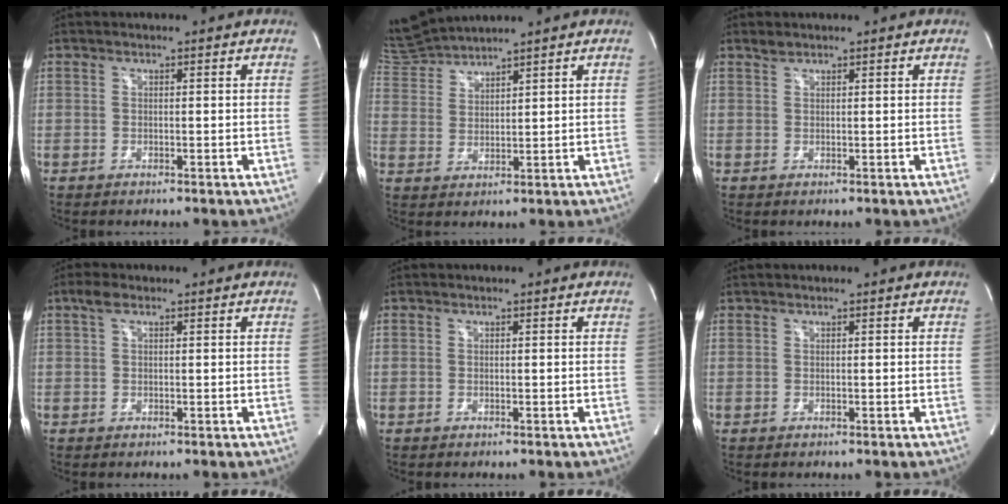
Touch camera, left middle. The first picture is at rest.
{"total": 6.4, "force": [6.3, -0.9, 0.3], "torque": [-0.025, 0.006, 0.136]}
{"total": 0.9, "force": [0.9, 0.2, 0.1], "torque": [-0.006, 0.001, 0.019]}
{"total": 1.9, "force": [1.1, 0.7, 1.3], "torque": [-0.032, 0.018, 0.025]}
{"total": 0.0}
{"total": 0.0}